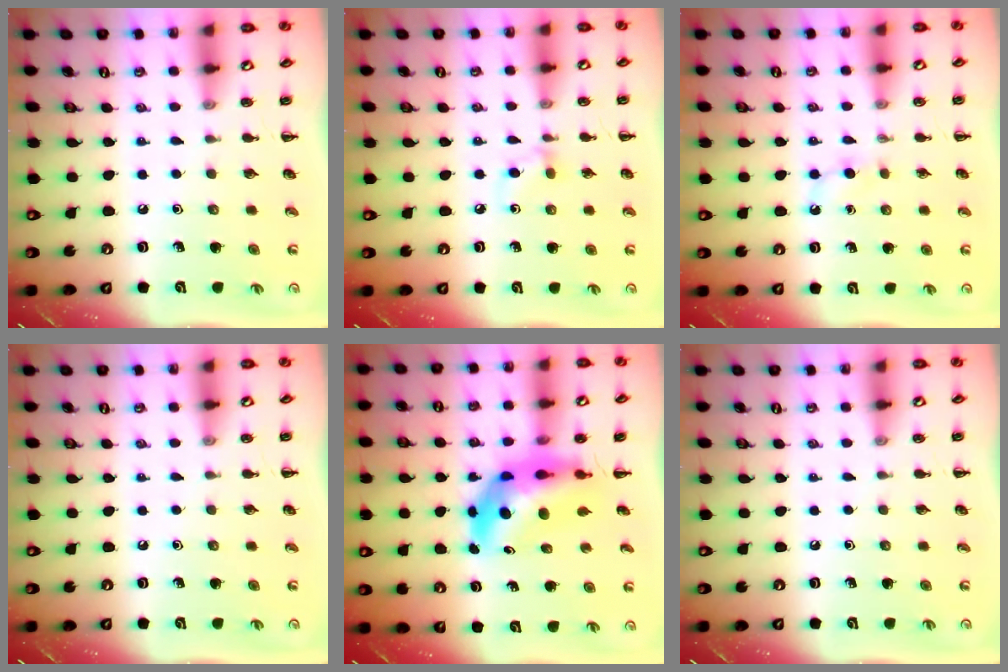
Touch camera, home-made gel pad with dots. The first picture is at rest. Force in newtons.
{"total": 5.1, "press": 4.6, "slide": 2.0}
{"total": 3.1, "press": 2.9, "slide": 1.3}
{"total": 0.0}
{"total": 8.0, "press": 7.5, "slide": 2.8}
{"total": 0.0}